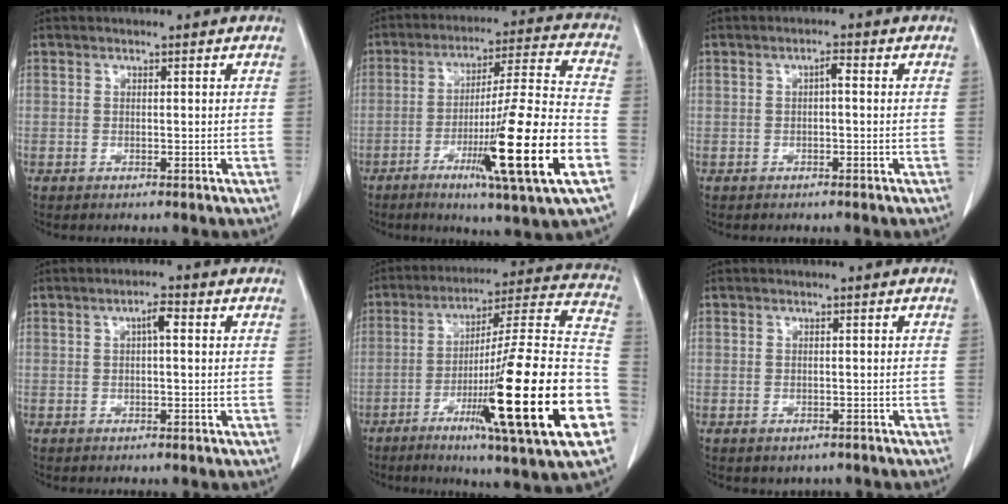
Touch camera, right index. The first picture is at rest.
{"total": 19.8, "force": [-7.1, -0.8, 18.5], "torque": [-0.300, -0.022, -0.115]}
{"total": 1.4, "force": [0.0, 0.3, 1.3], "torque": [-0.024, 0.005, 0.002]}
{"total": 2.2, "force": [0.4, 0.4, 2.1], "torque": [-0.038, 0.005, 0.008]}
{"total": 28.2, "force": [-9.2, 0.5, 26.7], "torque": [-0.360, -0.025, -0.152]}
{"total": 1.9, "force": [-1.6, 1.0, 0.4], "torque": [-0.010, 0.000, -0.015]}